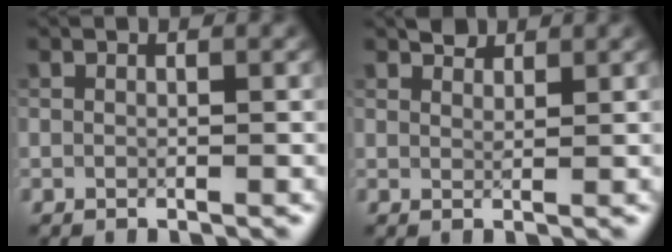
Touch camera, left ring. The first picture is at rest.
{"total": 1.4, "force": [1.3, 0.3, 0.0], "torque": [-0.002, 0.000, 0.024]}